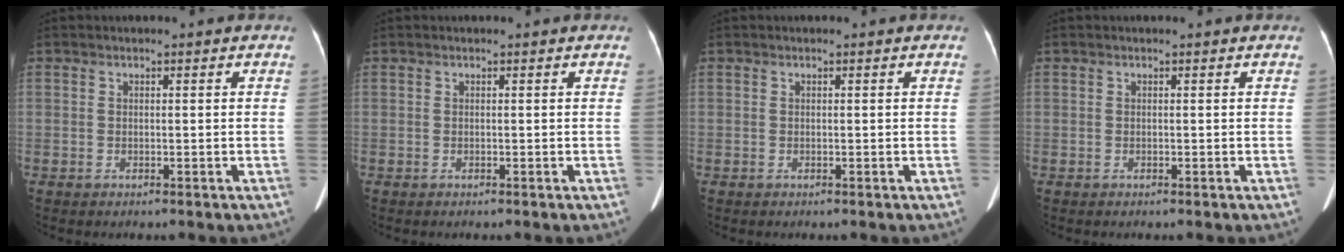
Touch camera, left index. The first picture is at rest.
{"total": 0.0}
{"total": 0.0}
{"total": 0.0}